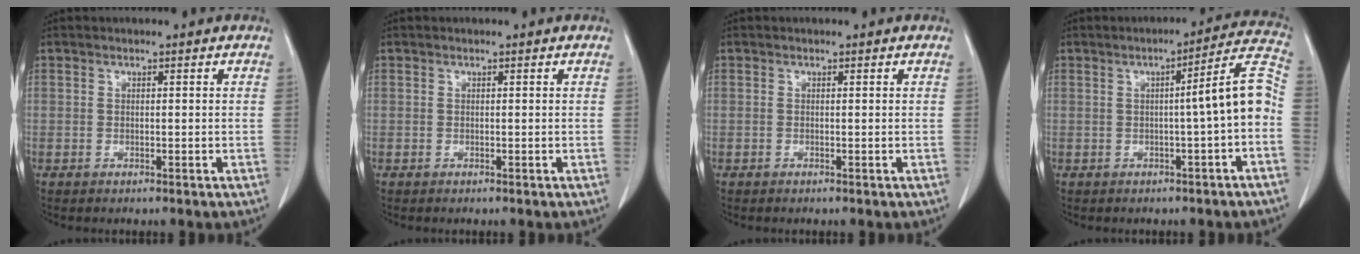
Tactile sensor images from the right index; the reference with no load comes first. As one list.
[{"total": 0.0}, {"total": 0.0}, {"total": 8.1, "force": [-1.1, -0.6, 8.0], "torque": [-0.100, 0.022, -0.019]}]